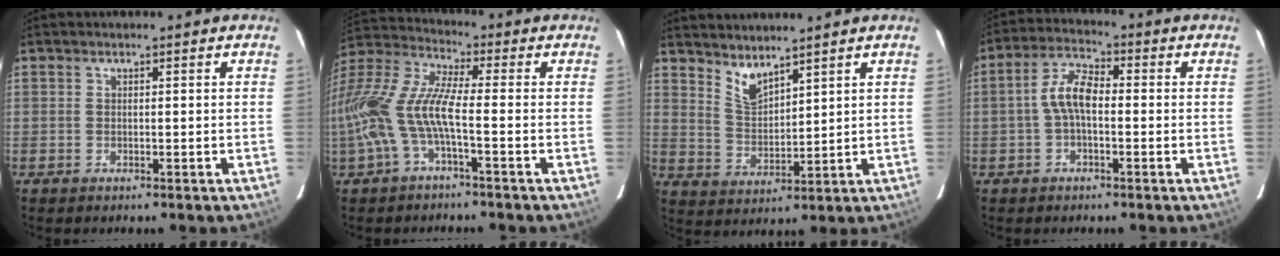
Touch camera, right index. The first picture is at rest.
{"total": 15.1, "force": [-3.9, 4.0, 14.0], "torque": [-0.289, -0.006, -0.083]}
{"total": 5.6, "force": [4.7, 1.5, 2.7], "torque": [-0.047, -0.007, 0.094]}
{"total": 6.0, "force": [-0.9, 2.7, 5.2], "torque": [-0.110, 0.021, -0.020]}